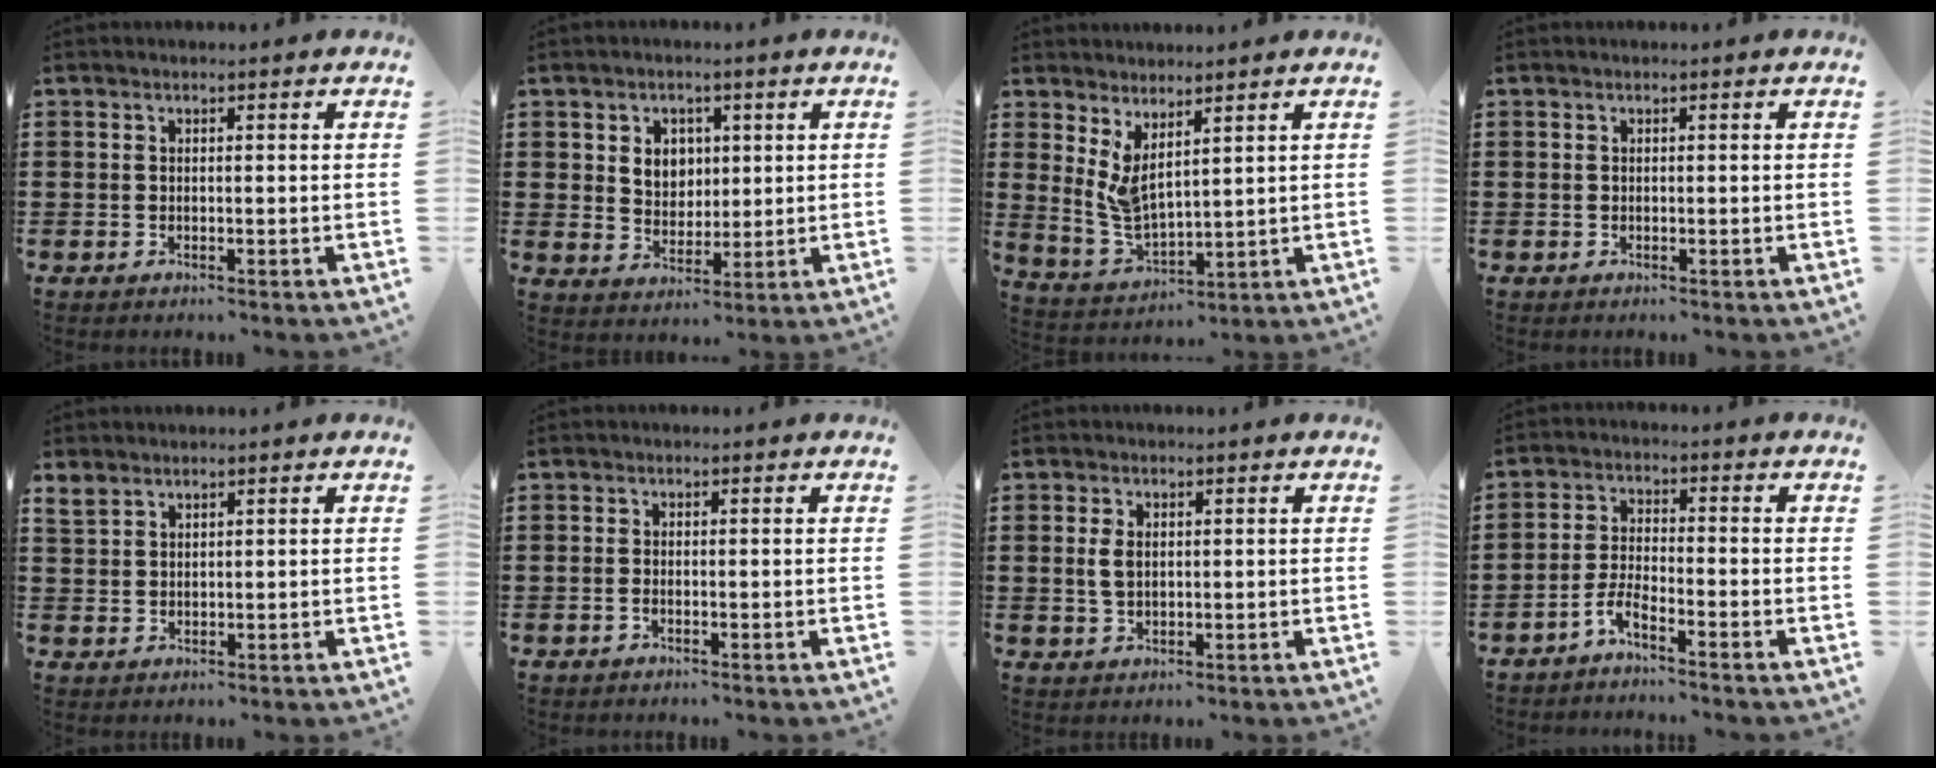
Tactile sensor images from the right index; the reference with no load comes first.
{"total": 4.7, "force": [1.6, 4.1, 1.5], "torque": [-0.039, 0.011, 0.027]}
{"total": 4.5, "force": [2.1, 1.8, 3.5], "torque": [-0.091, -0.019, 0.035]}
{"total": 0.0}
{"total": 2.4, "force": [2.1, 1.1, 0.6], "torque": [-0.017, 0.003, 0.043]}
{"total": 0.7, "force": [-0.6, 0.0, 0.5], "torque": [-0.011, -0.005, -0.010]}
{"total": 3.0, "force": [0.7, 1.8, 2.3], "torque": [-0.049, 0.008, 0.011]}
{"total": 3.7, "force": [-3.2, 0.1, 1.8], "torque": [-0.056, -0.006, -0.070]}